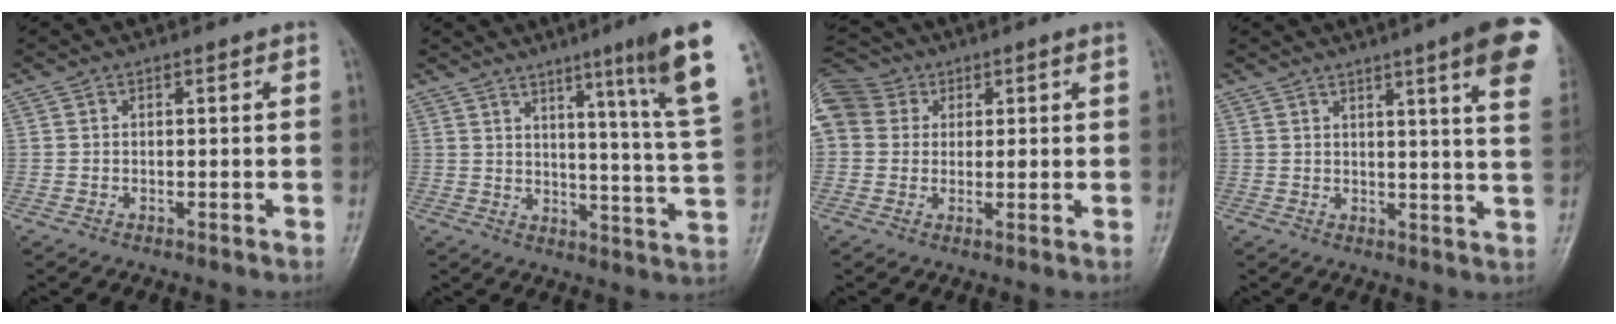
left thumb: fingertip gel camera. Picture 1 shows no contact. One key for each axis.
{"total": 15.4, "fx": 8.6, "fy": 0.1, "fz": 12.8, "tx": -0.167, "ty": -0.045, "tz": 0.117}
{"total": 13.7, "fx": 3.6, "fy": 11.7, "fz": 6.3, "tx": -0.141, "ty": 0.032, "tz": 0.061}
{"total": 14.3, "fx": 7.8, "fy": 1.2, "fz": 11.9, "tx": -0.132, "ty": -0.028, "tz": 0.081}